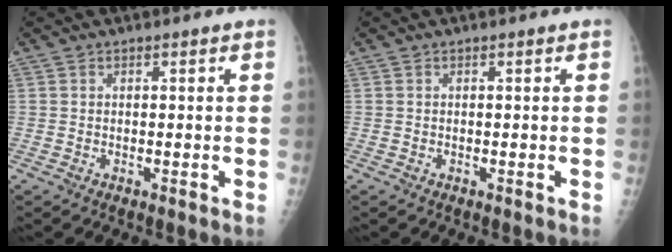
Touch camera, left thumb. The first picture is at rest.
{"total": 0.0}